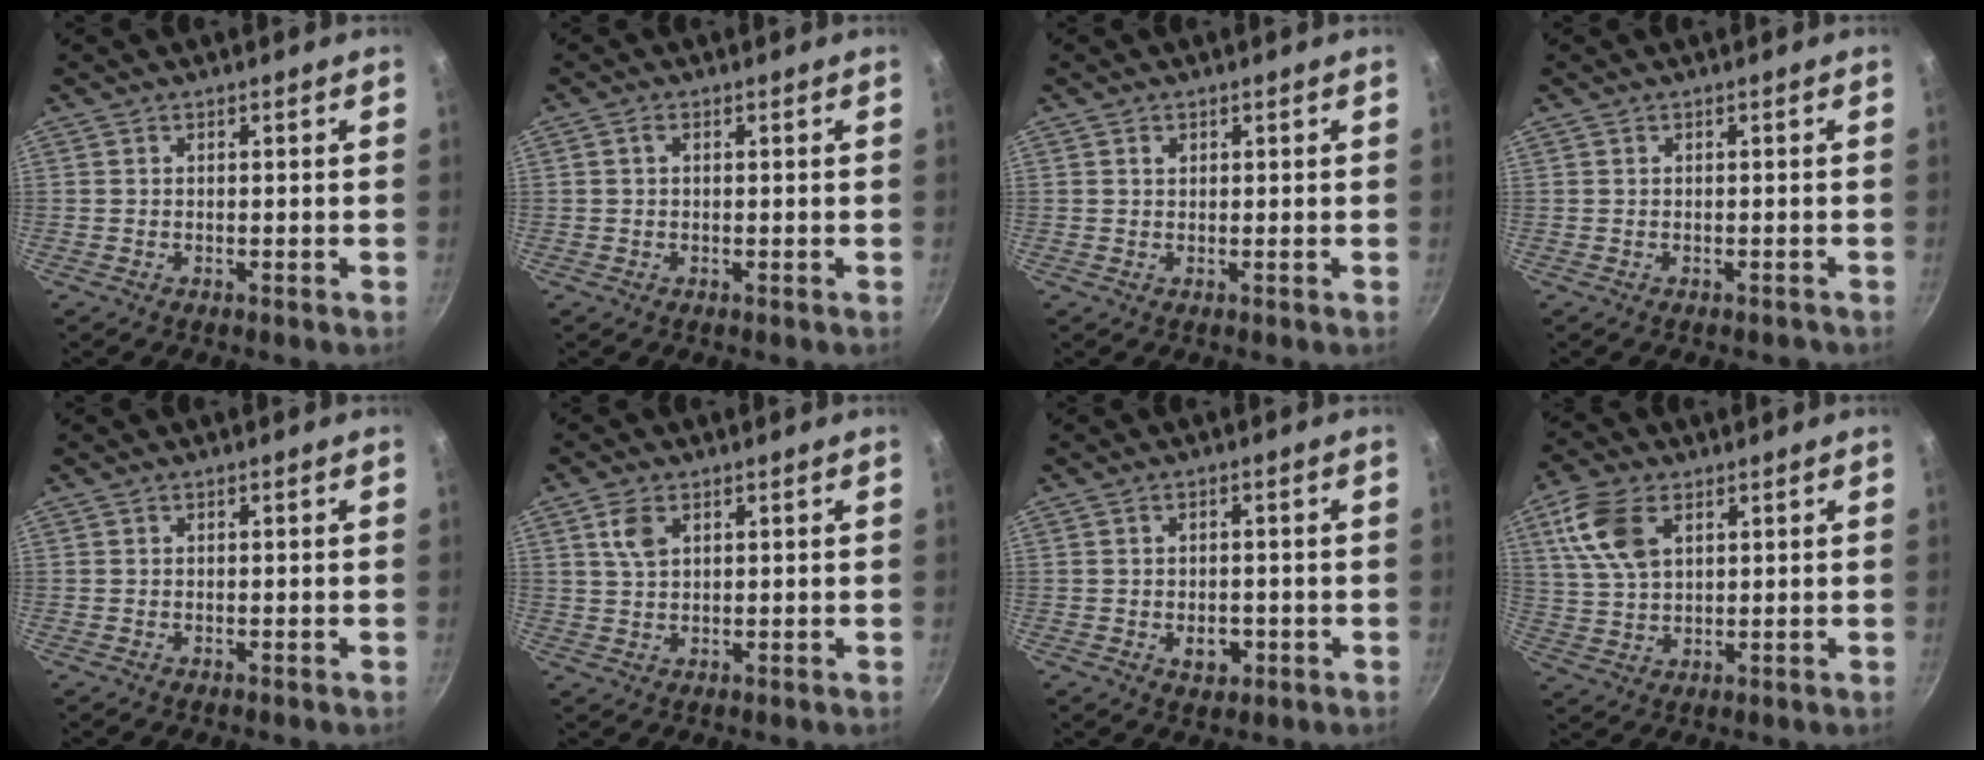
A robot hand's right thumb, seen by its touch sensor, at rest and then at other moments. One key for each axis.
{"total": 1.1, "fx": 0.2, "fy": 0.6, "fz": 0.9, "tx": -0.016, "ty": 0.004, "tz": 0.004}
{"total": 1.0, "fx": 0.4, "fy": 0.8, "fz": 0.5, "tx": -0.008, "ty": 0.003, "tz": 0.007}
{"total": 0.5, "fx": -0.4, "fy": 0.3, "fz": 0.0, "tx": 0.006, "ty": 0.015, "tz": 0.003}
{"total": 0.0}
{"total": 4.2, "fx": 1.8, "fy": 2.4, "fz": 2.9, "tx": -0.054, "ty": -0.002, "tz": 0.036}
{"total": 3.9, "fx": -1.0, "fy": 2.7, "fz": 2.7, "tx": -0.031, "ty": 0.004, "tz": -0.010}
{"total": 10.3, "fx": 4.0, "fy": 6.0, "fz": 7.3, "tx": -0.144, "ty": -0.004, "tz": 0.081}